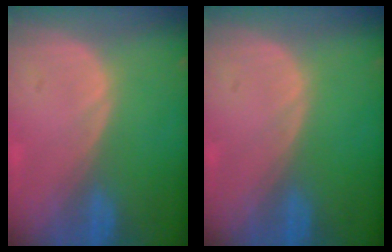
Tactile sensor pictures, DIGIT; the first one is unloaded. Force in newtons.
{"total": 0.0}